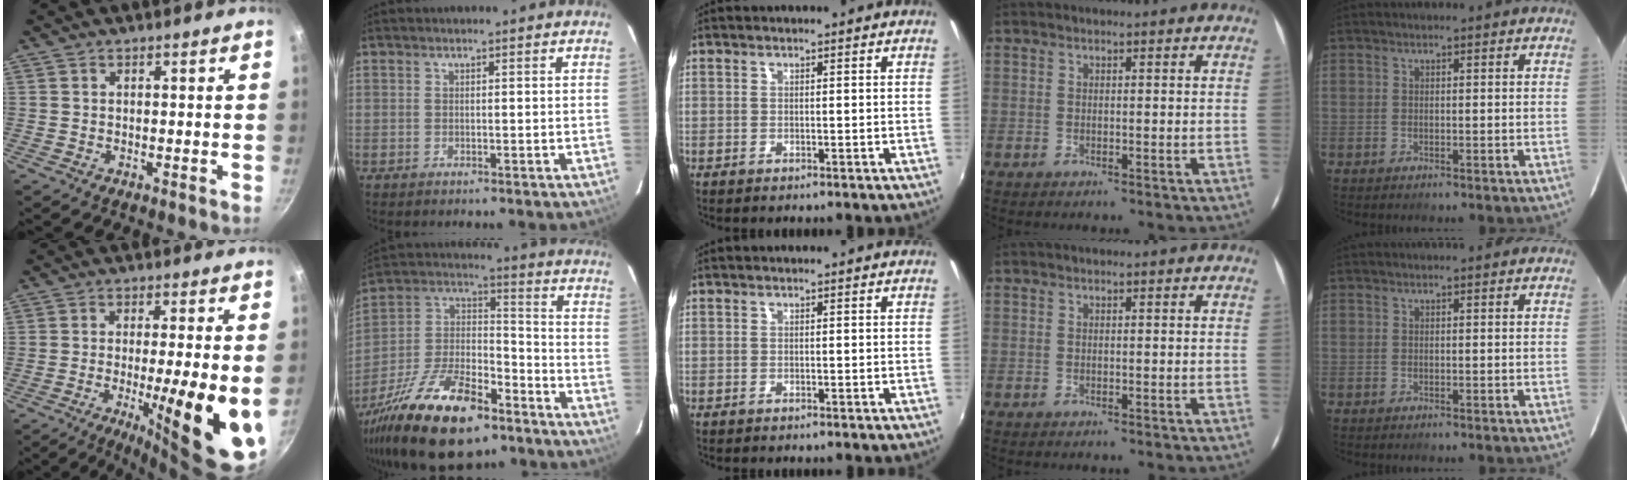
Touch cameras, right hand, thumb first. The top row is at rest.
{"thumb": {"total": 18.4, "force": [-3.7, 3.7, 17.6], "torque": [-0.238, -0.014, -0.051]}, "index": {"total": 25.7, "force": [-16.1, 11.1, 16.6], "torque": [-0.333, -0.009, -0.268]}}